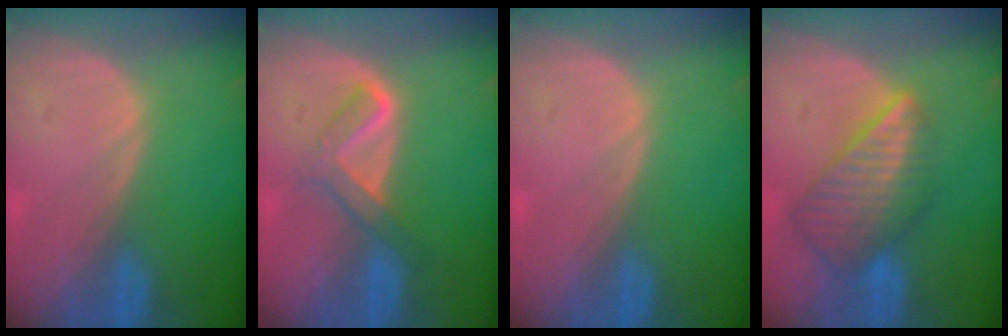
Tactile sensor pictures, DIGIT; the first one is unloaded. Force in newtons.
{"total": 4.6, "press": 4.5, "slide": 0.6}
{"total": 0.0}
{"total": 8.7, "press": 7.6, "slide": 4.1}